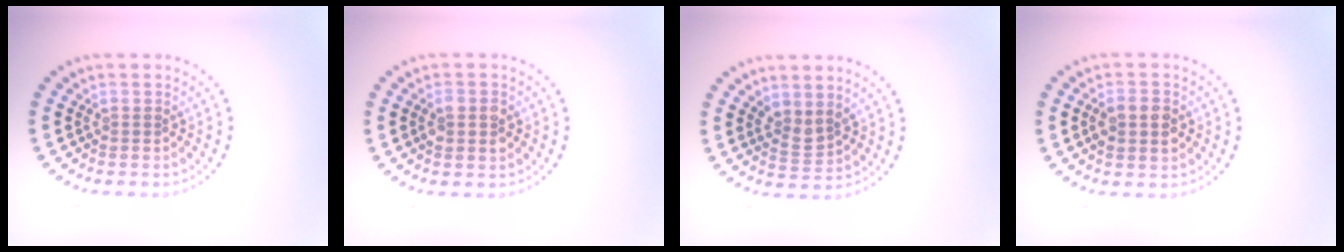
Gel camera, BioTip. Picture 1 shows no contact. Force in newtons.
{"total": 2.3, "press": 2.3, "slide": 0.2}
{"total": 1.9, "press": 1.5, "slide": 1.2}
{"total": 2.9, "press": 2.9, "slide": 0.1}